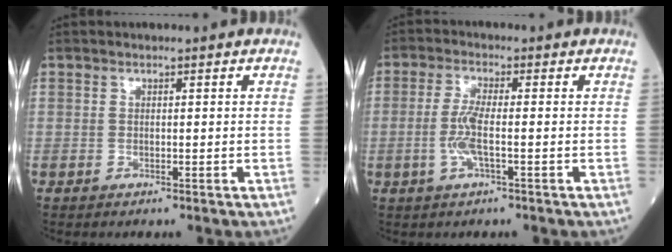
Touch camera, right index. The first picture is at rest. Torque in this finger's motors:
{"motor_torque": [1.40, -0.27, 0.68, 0.20]}